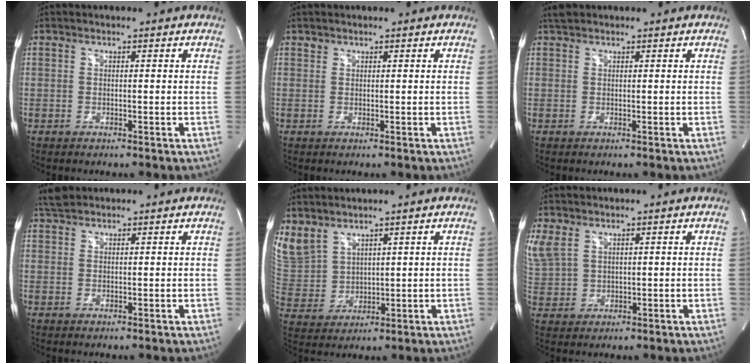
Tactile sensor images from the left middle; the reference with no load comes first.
{"total": 0.6, "force": [0.5, 0.3, -0.1], "torque": [0.000, 0.002, 0.008]}
{"total": 1.3, "force": [1.2, 0.4, 0.3], "torque": [-0.013, 0.014, 0.026]}
{"total": 2.6, "force": [2.4, 0.7, 0.5], "torque": [-0.016, 0.014, 0.047]}
{"total": 10.1, "force": [7.9, 5.4, 3.4], "torque": [-0.103, 0.008, 0.183]}
{"total": 6.8, "force": [4.0, 4.5, 3.2], "torque": [-0.098, 0.011, 0.098]}